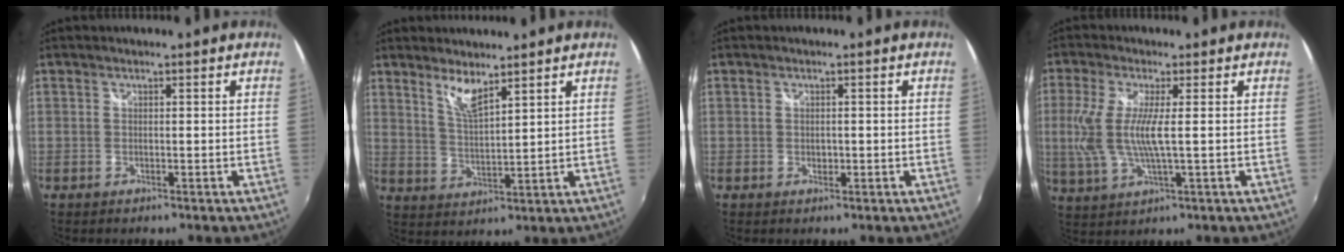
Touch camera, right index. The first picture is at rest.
{"total": 5.2, "force": [3.9, 0.8, 3.3], "torque": [-0.063, -0.004, 0.074]}
{"total": 1.1, "force": [-0.1, 0.8, 0.7], "torque": [-0.010, 0.000, -0.003]}
{"total": 9.3, "force": [0.2, 1.6, 9.1], "torque": [-0.194, -0.007, 0.008]}